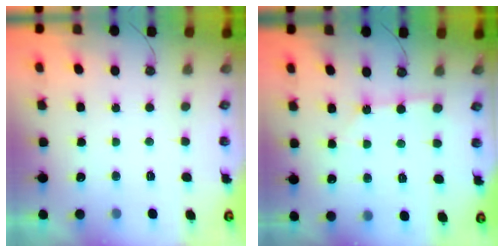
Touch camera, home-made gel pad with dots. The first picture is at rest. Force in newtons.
{"total": 2.4, "press": 2.4, "slide": 0.3}